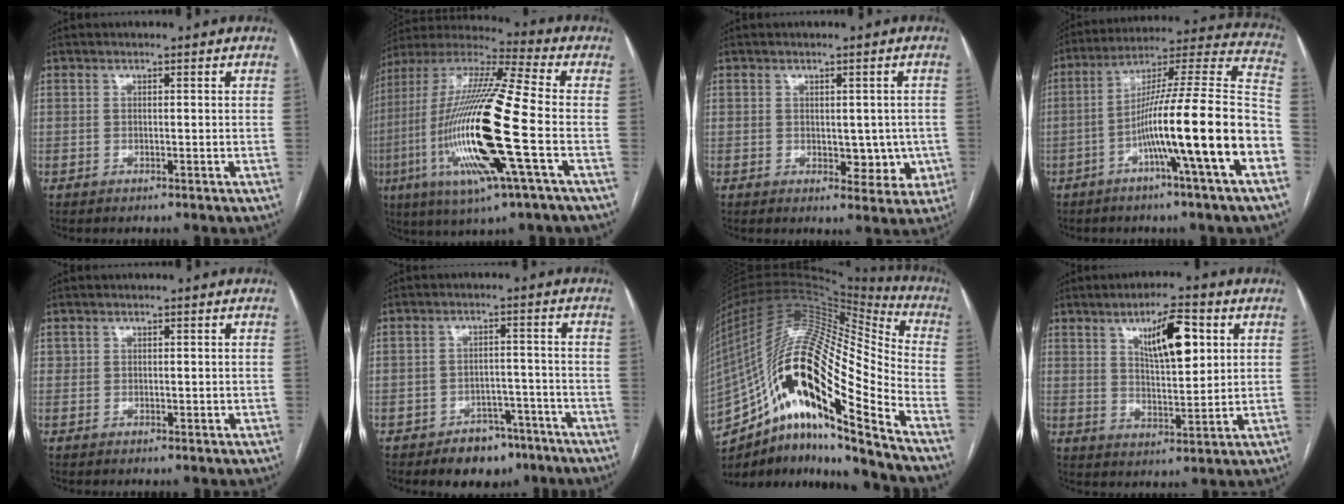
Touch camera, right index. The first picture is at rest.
{"total": 22.7, "force": [-5.4, 1.6, 22.0], "torque": [-0.475, -0.024, -0.105]}
{"total": 5.5, "force": [-0.4, 3.6, 4.1], "torque": [-0.034, 0.006, 0.006]}
{"total": 20.5, "force": [-7.1, -0.9, 19.2], "torque": [-0.277, 0.010, -0.122]}
{"total": 1.1, "force": [0.4, 1.0, 0.2], "torque": [0.000, 0.002, 0.008]}
{"total": 6.7, "force": [-4.6, 4.1, 2.6], "torque": [-0.030, 0.015, -0.063]}
{"total": 29.8, "force": [-15.5, 5.6, 24.9], "torque": [-0.467, 0.006, -0.273]}
{"total": 9.9, "force": [4.0, 2.6, 8.7], "torque": [-0.146, 0.006, 0.070]}